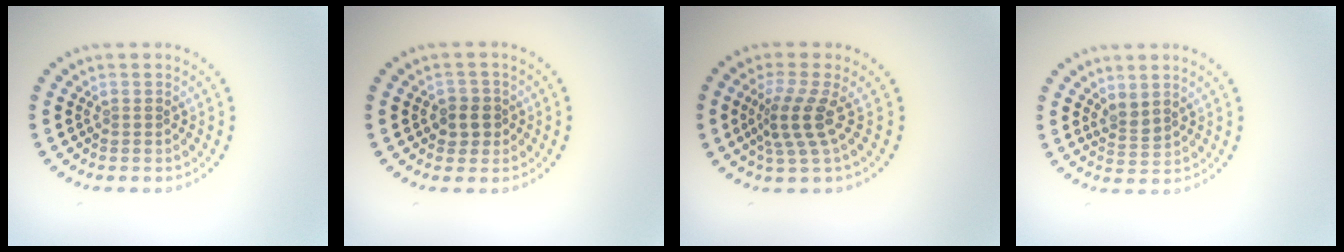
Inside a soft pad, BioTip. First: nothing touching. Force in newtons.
{"total": 2.1, "press": 1.9, "slide": 0.8}
{"total": 3.4, "press": 2.4, "slide": 2.4}
{"total": 1.5, "press": 1.3, "slide": 0.7}